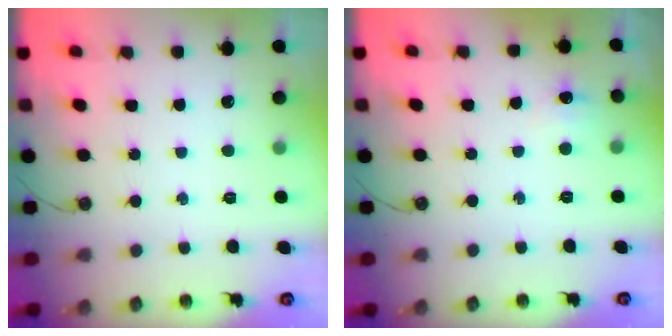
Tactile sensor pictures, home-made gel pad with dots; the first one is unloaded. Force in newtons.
{"total": 4.3, "press": 4.2, "slide": 0.6}